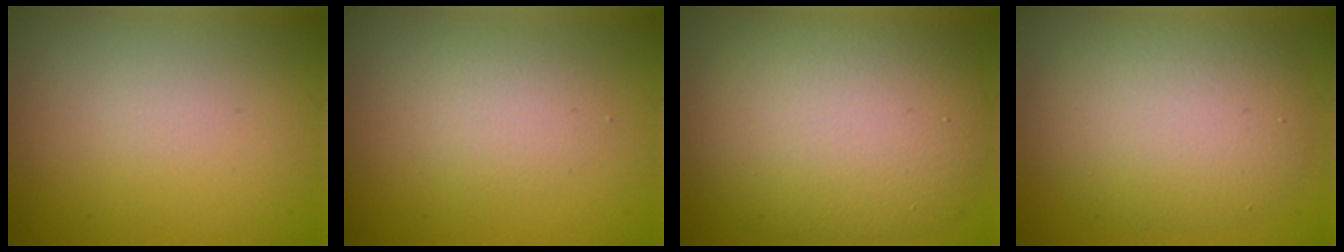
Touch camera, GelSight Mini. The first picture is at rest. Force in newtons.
{"total": 2.0, "press": 2.0, "slide": 0.2}
{"total": 11.9, "press": 11.9, "slide": 0.7}
{"total": 7.3, "press": 7.2, "slide": 0.8}